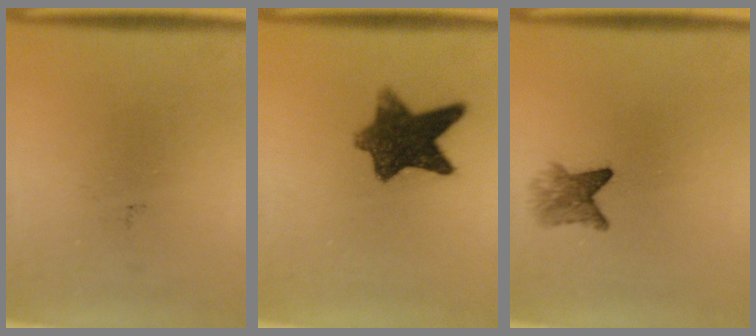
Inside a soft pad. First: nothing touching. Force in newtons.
{"total": 8.9}
{"total": 3.0}